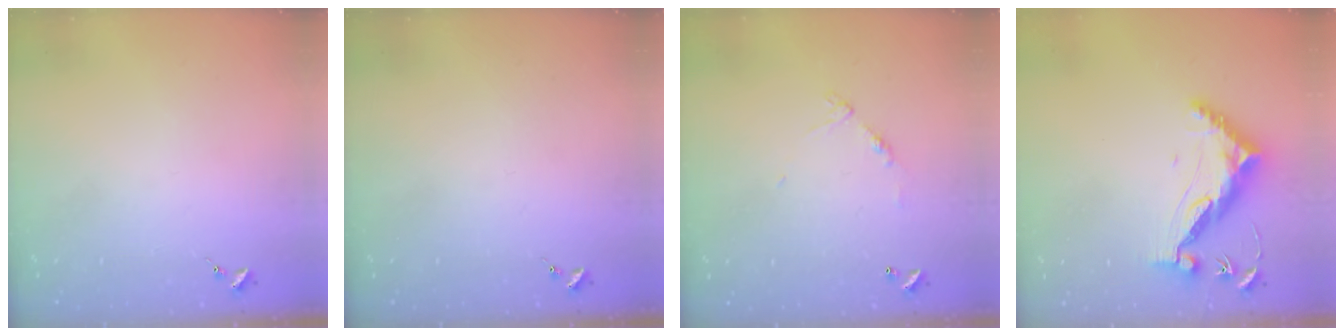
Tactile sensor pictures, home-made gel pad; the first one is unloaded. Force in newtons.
{"total": 0.0}
{"total": 6.7, "press": 6.6, "slide": 0.5}
{"total": 10.7, "press": 10.6, "slide": 0.9}